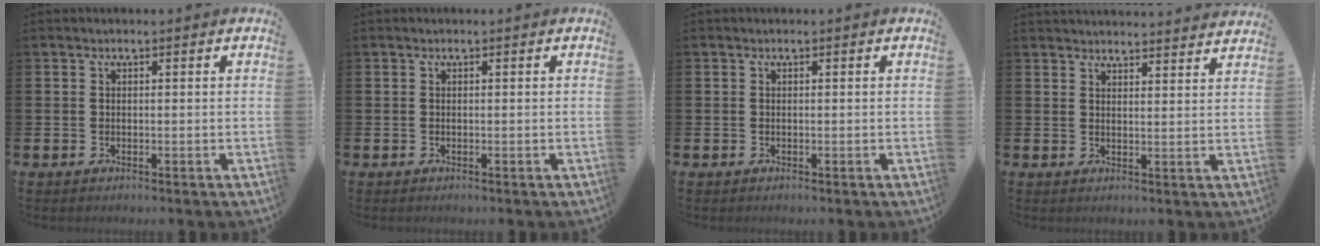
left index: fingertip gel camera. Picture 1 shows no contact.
{"total": 0.0}
{"total": 0.0}
{"total": 3.6, "force": [3.6, -0.1, -0.1], "torque": [-0.005, -0.022, 0.065]}